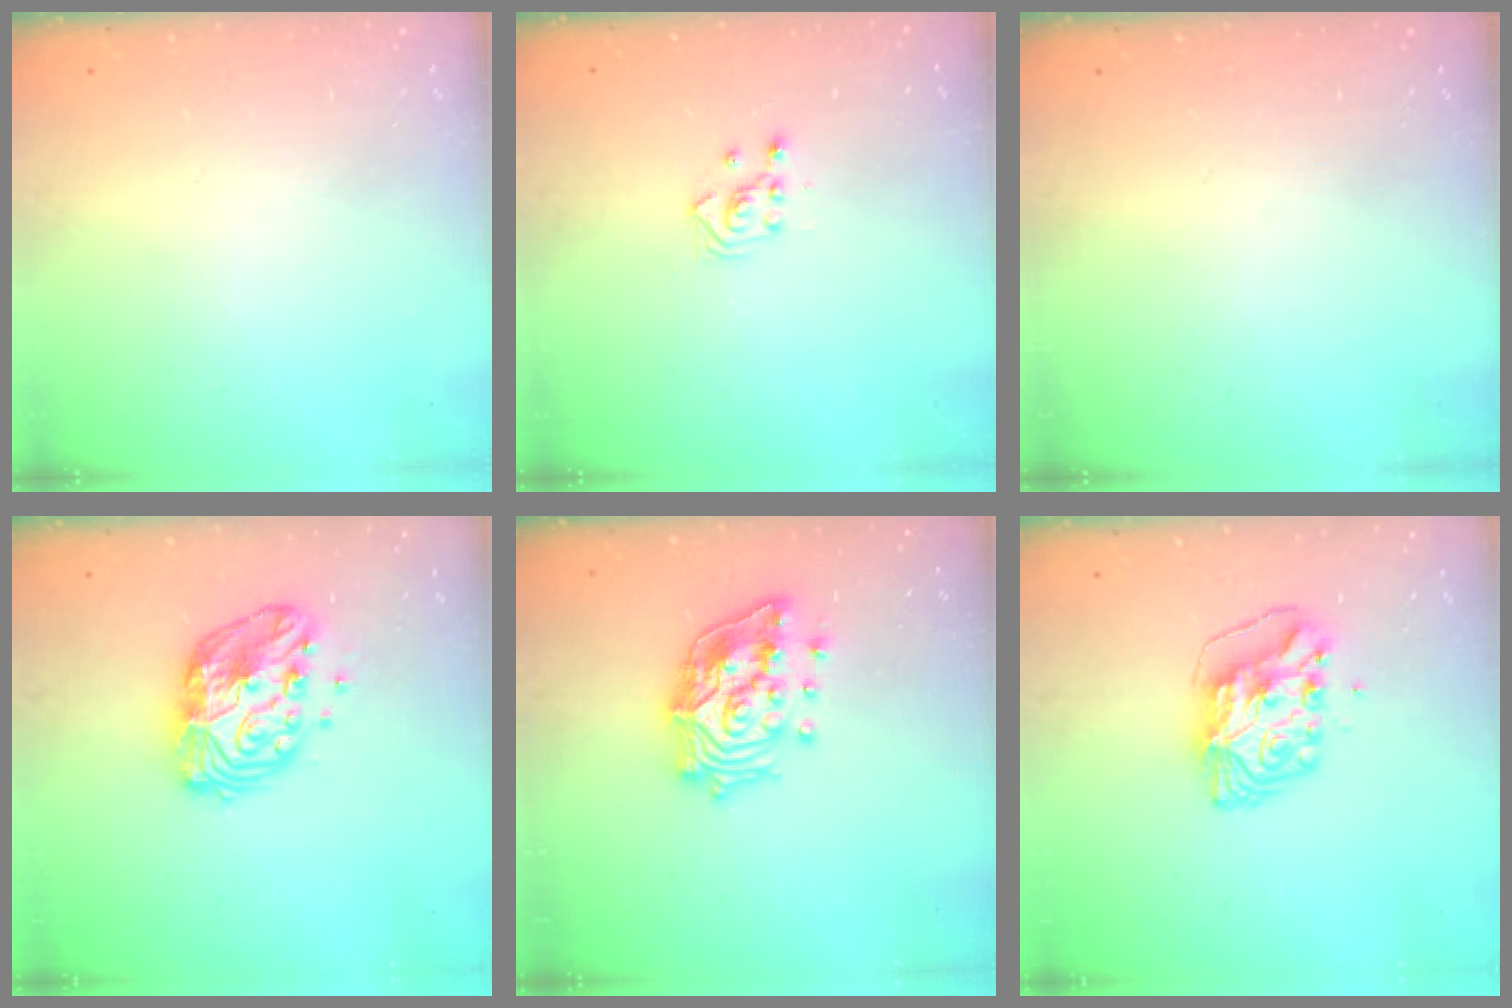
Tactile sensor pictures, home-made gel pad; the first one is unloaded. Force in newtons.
{"total": 2.3, "press": 2.3, "slide": 0.3}
{"total": 0.0}
{"total": 12.3, "press": 12.3, "slide": 1.0}
{"total": 17.6, "press": 17.4, "slide": 2.6}
{"total": 8.6, "press": 8.5, "slide": 1.1}